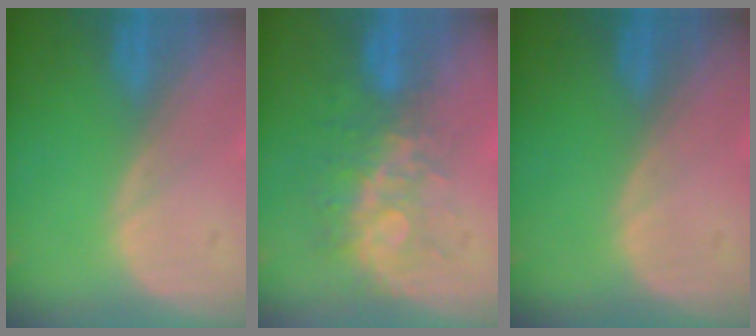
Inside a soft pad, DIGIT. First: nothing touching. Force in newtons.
{"total": 8.4, "press": 7.1, "slide": 4.5}
{"total": 0.0}